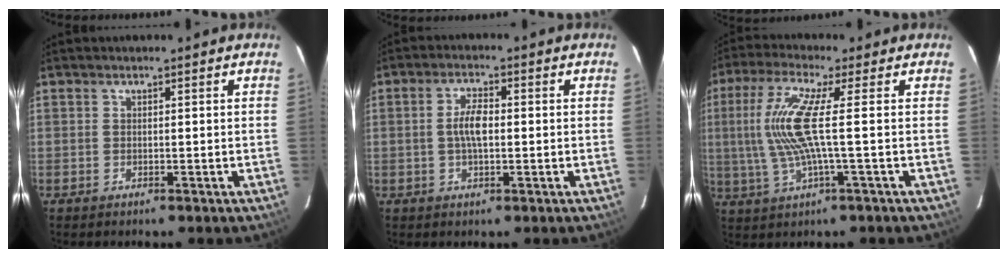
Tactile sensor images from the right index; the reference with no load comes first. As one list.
[{"total": 4.6, "force": [-0.2, 1.8, 4.2], "torque": [-0.083, 0.007, -0.003]}, {"total": 10.8, "force": [0.2, 0.1, 10.8], "torque": [-0.217, -0.001, 0.010]}]